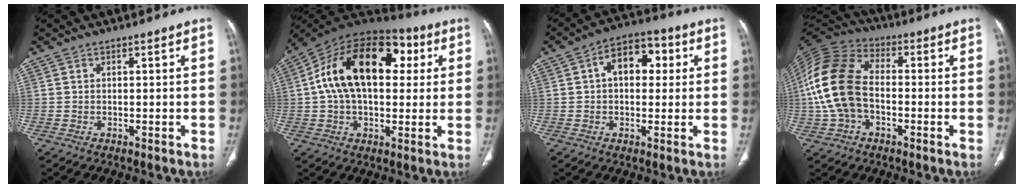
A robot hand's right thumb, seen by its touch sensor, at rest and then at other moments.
{"total": 22.5, "force": [4.6, 13.5, 17.5], "torque": [-0.281, 0.035, 0.066]}
{"total": 9.9, "force": [2.0, 6.3, 7.3], "torque": [-0.078, 0.023, 0.023]}
{"total": 16.4, "force": [-1.4, 11.0, 12.1], "torque": [-0.257, 0.035, -0.032]}